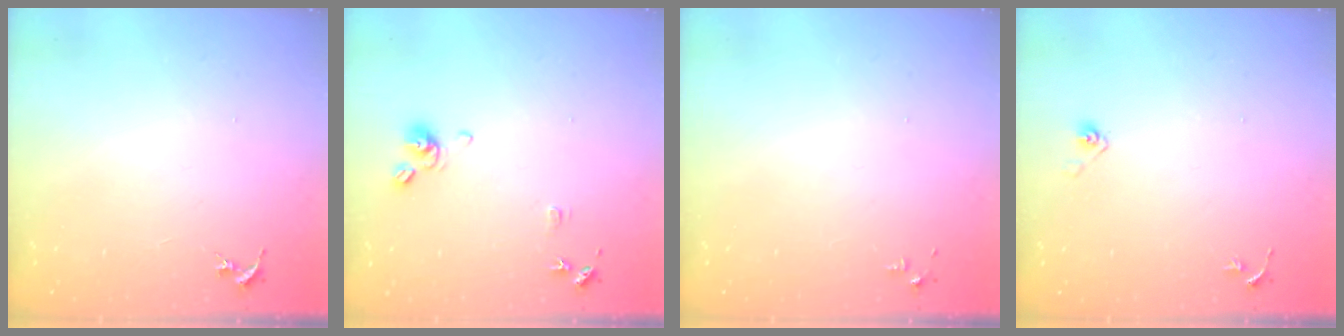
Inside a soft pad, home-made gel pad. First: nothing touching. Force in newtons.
{"total": 9.4, "press": 9.4, "slide": 0.9}
{"total": 2.8, "press": 2.8, "slide": 0.4}
{"total": 3.6, "press": 3.0, "slide": 2.1}